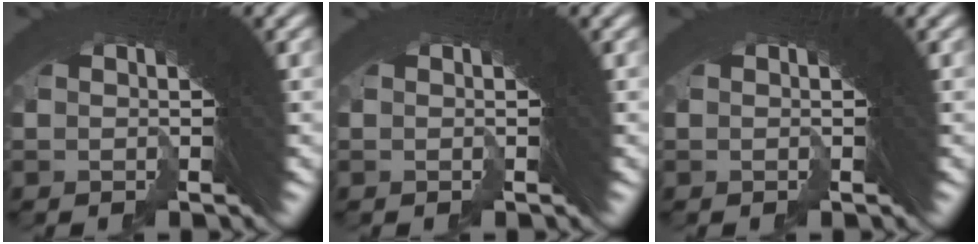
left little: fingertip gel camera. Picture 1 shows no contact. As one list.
[{"total": 0.0}, {"total": 0.0}]